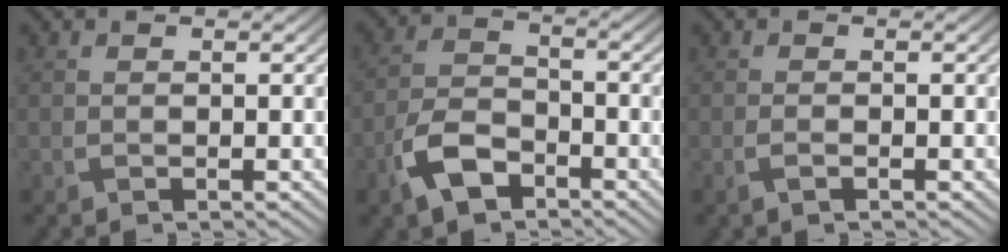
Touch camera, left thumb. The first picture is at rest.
{"total": 6.3, "force": [-3.8, 3.3, 3.8], "torque": [-0.083, 0.000, -0.088]}
{"total": 1.0, "force": [-0.5, 0.2, 0.8], "torque": [-0.018, -0.001, -0.008]}